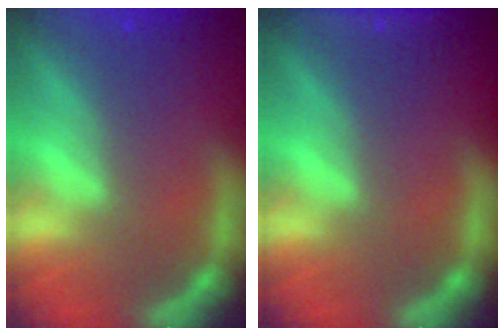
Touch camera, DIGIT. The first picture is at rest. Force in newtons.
{"total": 1.9}